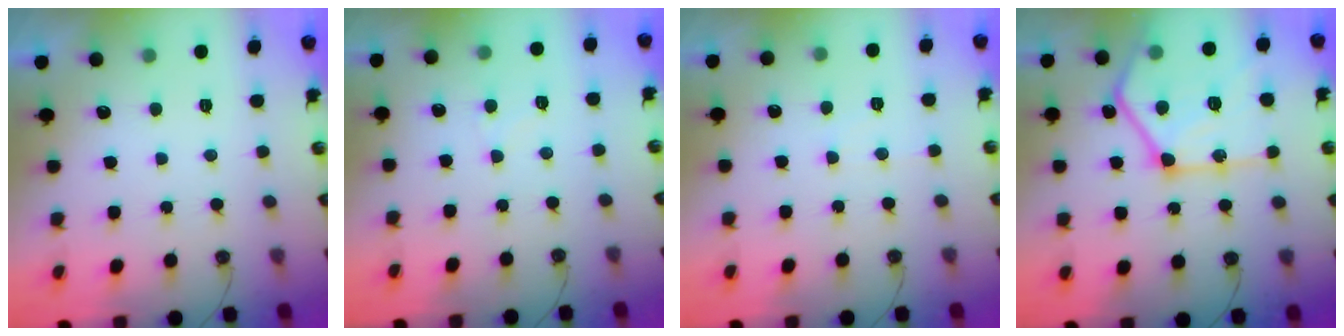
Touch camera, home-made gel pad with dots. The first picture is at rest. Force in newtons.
{"total": 5.0, "press": 4.9, "slide": 0.6}
{"total": 3.9, "press": 3.9, "slide": 0.6}
{"total": 24.6, "press": 24.5, "slide": 2.8}